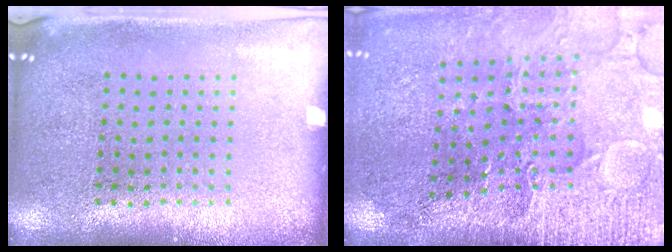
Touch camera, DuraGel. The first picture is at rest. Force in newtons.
{"total": 3.5, "press": 3.4, "slide": 0.7}